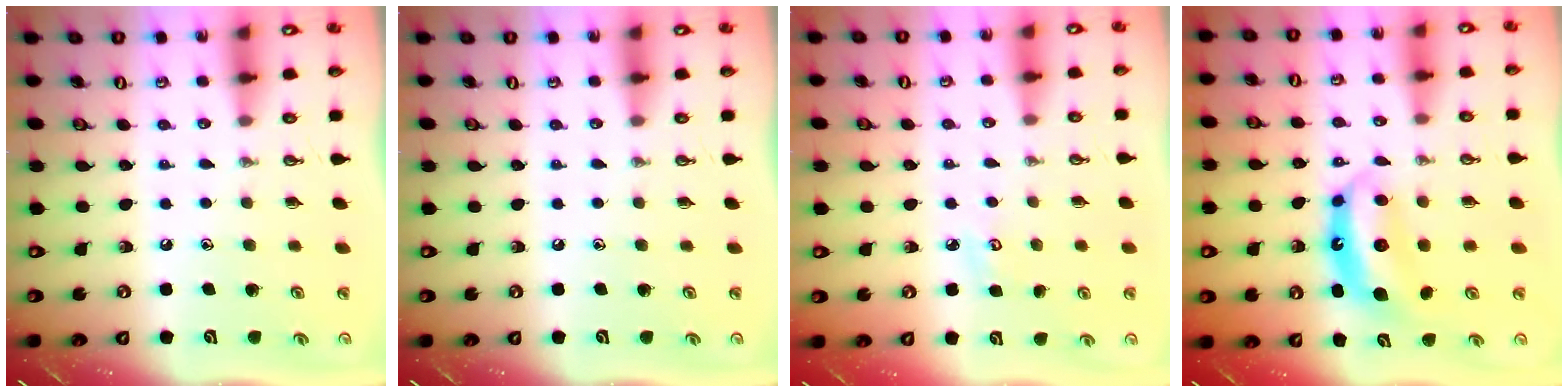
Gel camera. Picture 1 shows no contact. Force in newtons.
{"total": 0.0}
{"total": 3.6, "press": 3.5, "slide": 0.4}
{"total": 7.0, "press": 6.9, "slide": 0.5}